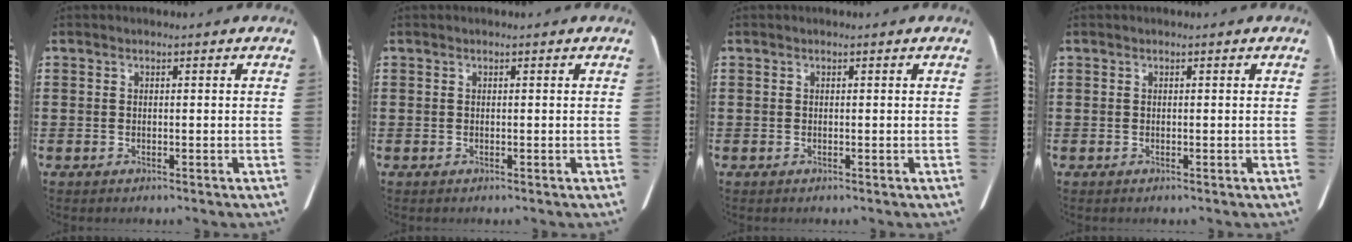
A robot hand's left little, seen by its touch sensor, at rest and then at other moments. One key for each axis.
{"total": 0.0}
{"total": 0.0}
{"total": 0.0}